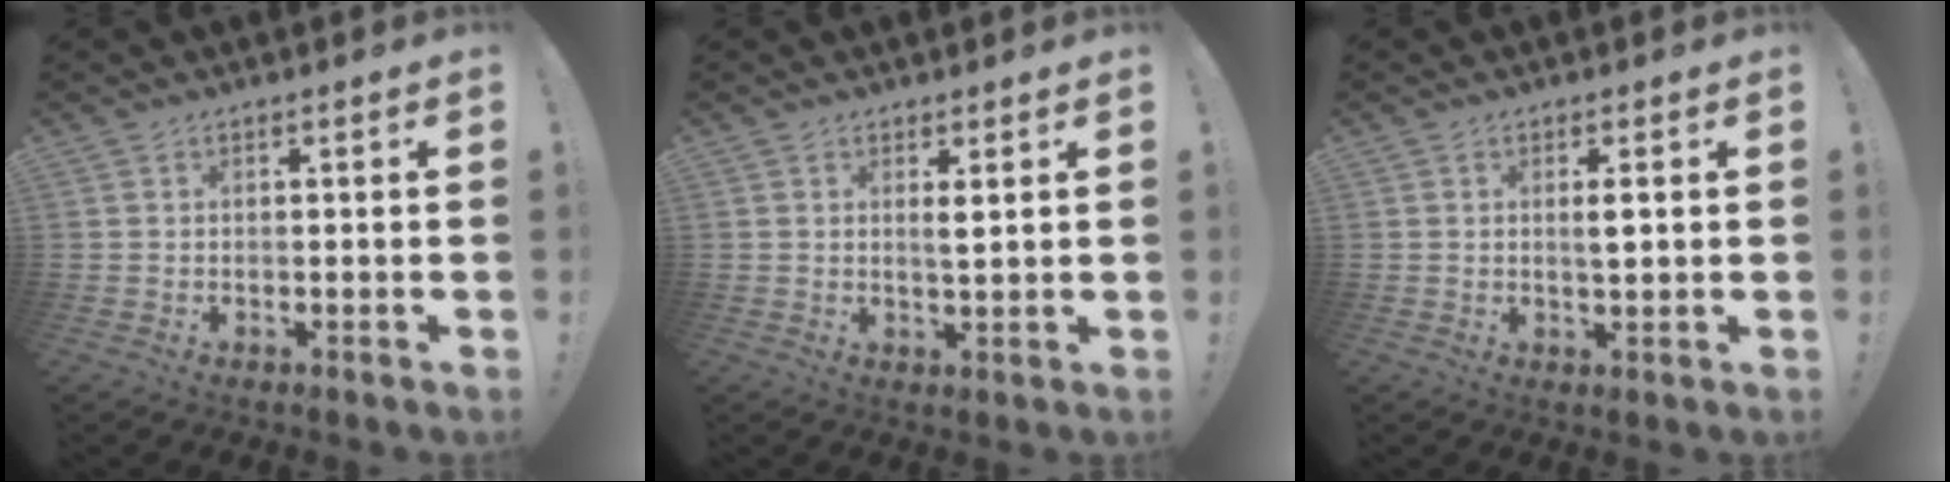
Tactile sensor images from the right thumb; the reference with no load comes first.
{"total": 2.4, "force": [1.2, 0.4, 2.0], "torque": [-0.022, -0.011, 0.015]}
{"total": 2.8, "force": [0.6, 0.5, 2.7], "torque": [-0.030, -0.011, 0.005]}